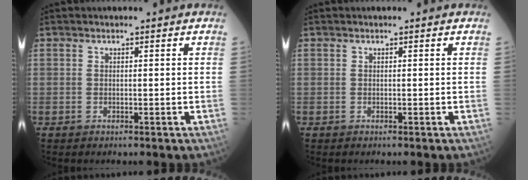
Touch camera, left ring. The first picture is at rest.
{"total": 0.0}